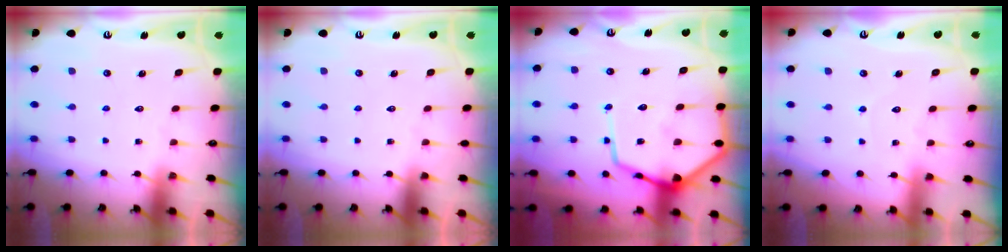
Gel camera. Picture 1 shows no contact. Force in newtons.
{"total": 0.0}
{"total": 14.7, "press": 14.6, "slide": 1.6}
{"total": 2.5, "press": 2.5, "slide": 0.3}